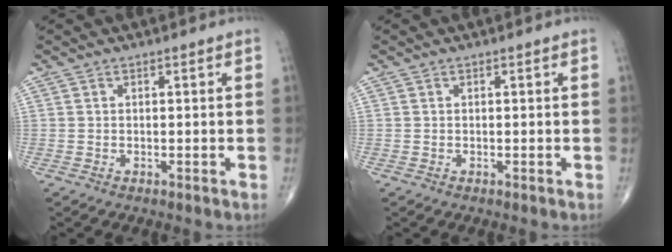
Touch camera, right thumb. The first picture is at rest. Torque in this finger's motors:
{"motor_torque": [-0.02, 0.02, -0.02, 0.02, 0.00]}